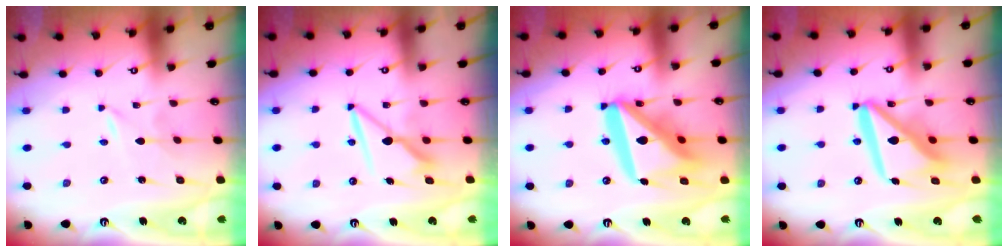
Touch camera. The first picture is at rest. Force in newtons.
{"total": 7.9, "press": 7.9, "slide": 0.4}
{"total": 22.8, "press": 22.7, "slide": 2.8}
{"total": 15.6, "press": 15.5, "slide": 2.1}